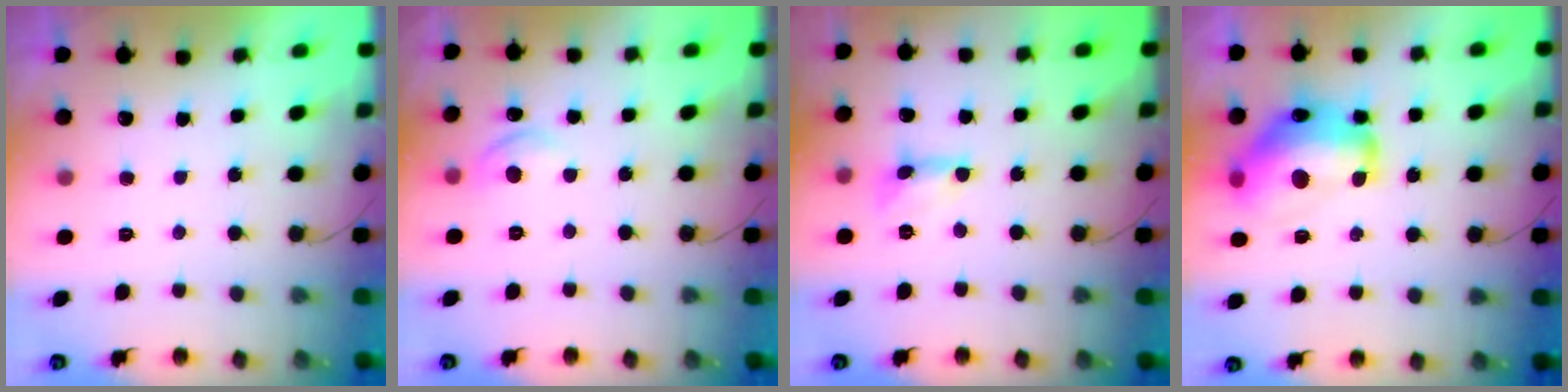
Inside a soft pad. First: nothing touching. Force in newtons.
{"total": 6.2, "press": 6.2, "slide": 0.7}
{"total": 1.7, "press": 1.7, "slide": 0.1}
{"total": 19.0, "press": 18.9, "slide": 1.1}